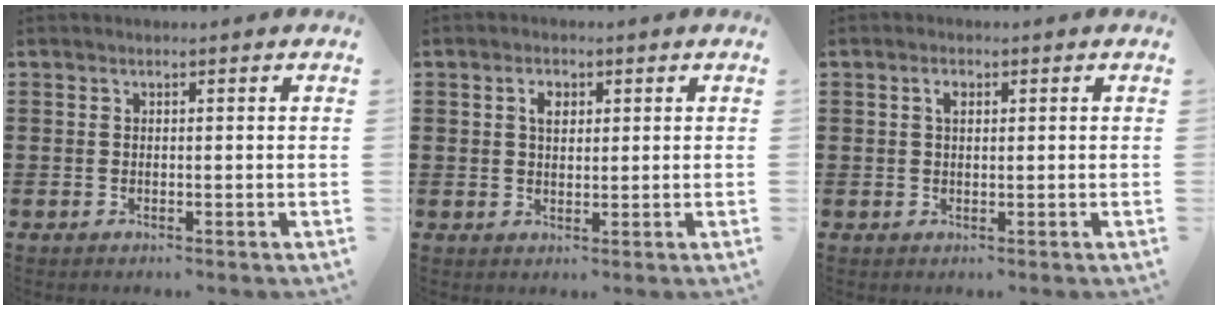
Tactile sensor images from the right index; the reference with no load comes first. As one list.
[{"total": 2.5, "force": [0.8, 1.5, 1.8], "torque": [-0.032, 0.006, 0.010]}, {"total": 1.4, "force": [0.4, 0.8, 1.1], "torque": [-0.023, 0.008, 0.006]}]